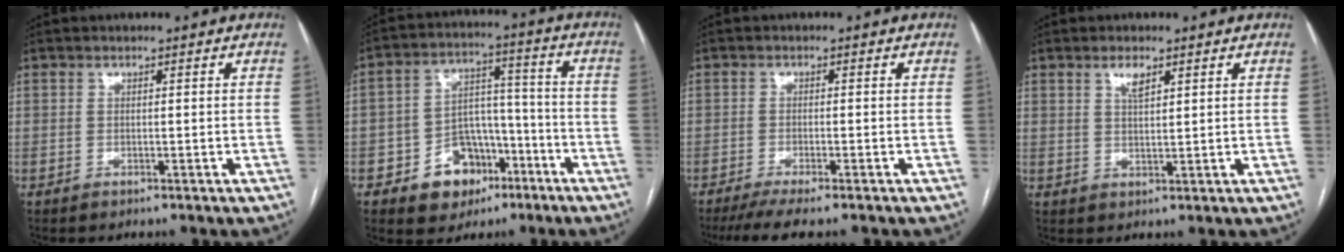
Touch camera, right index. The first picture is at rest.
{"total": 10.6, "force": [-5.3, 7.5, 5.3], "torque": [-0.077, 0.027, -0.077]}
{"total": 6.2, "force": [-5.1, 0.0, 3.5], "torque": [-0.049, -0.014, -0.082]}
{"total": 2.6, "force": [1.6, 0.7, 2.0], "torque": [-0.040, 0.000, 0.032]}